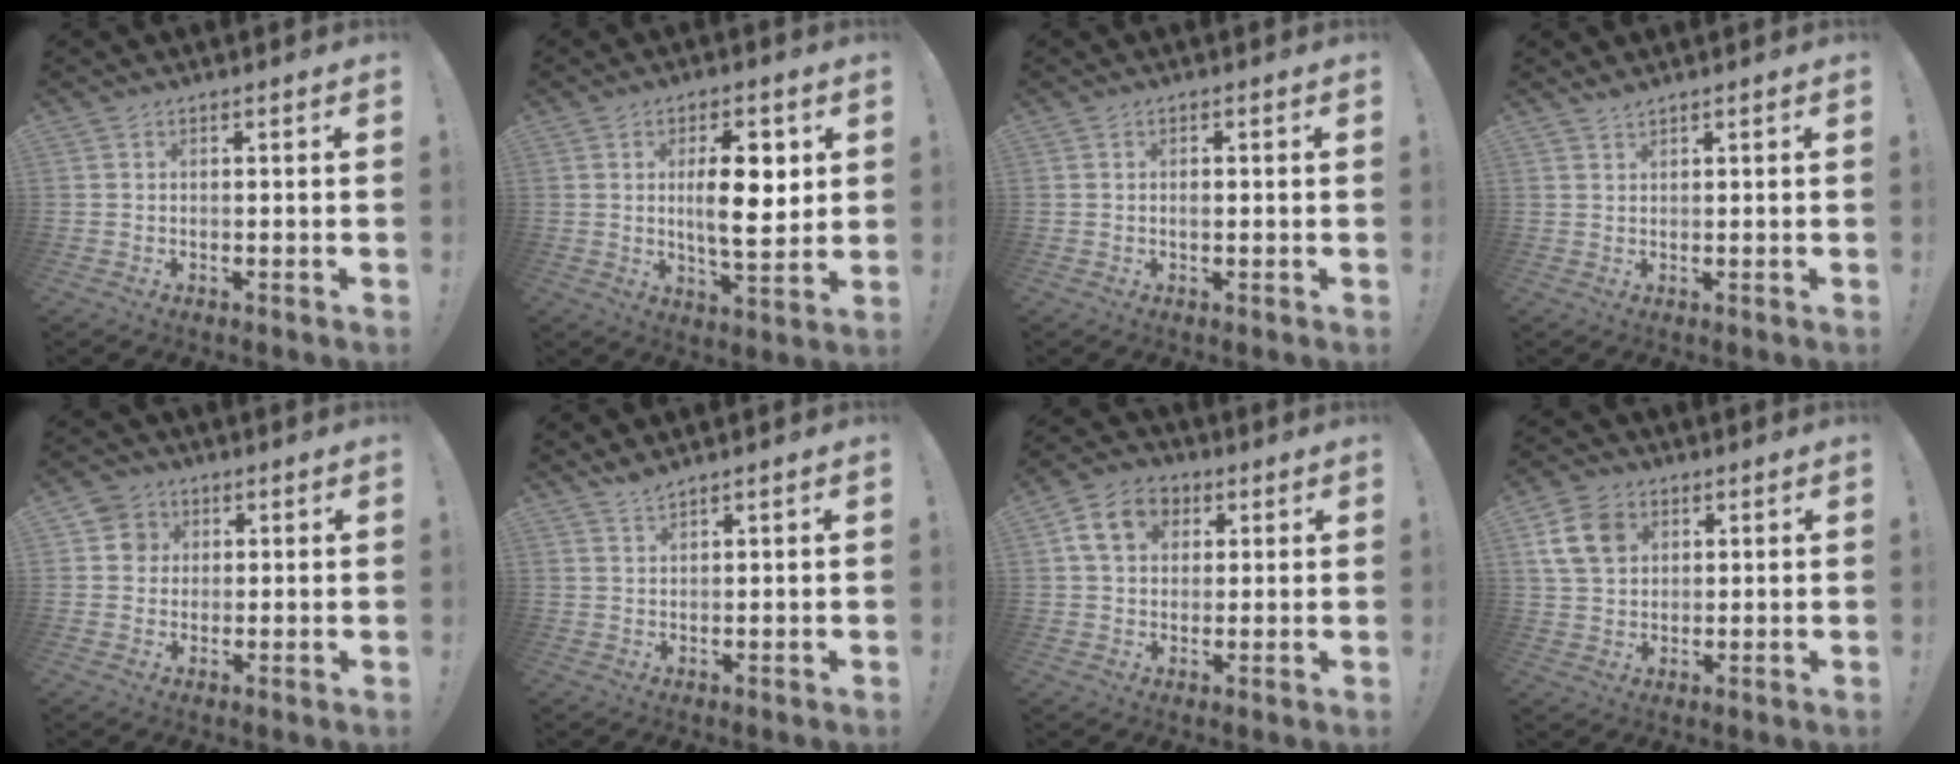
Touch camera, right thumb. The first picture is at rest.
{"total": 12.7, "force": [2.1, 4.9, 11.5], "torque": [-0.168, -0.006, 0.028]}
{"total": 0.9, "force": [-0.4, 0.5, 0.7], "torque": [-0.013, 0.001, -0.007]}
{"total": 1.5, "force": [1.4, 0.4, 0.3], "torque": [-0.004, -0.006, 0.025]}
{"total": 5.4, "force": [1.5, 5.1, 1.1], "torque": [-0.014, 0.000, 0.029]}
{"total": 2.0, "force": [1.9, 0.1, 0.6], "torque": [-0.019, -0.007, 0.035]}
{"total": 10.7, "force": [3.8, 8.2, 5.7], "torque": [-0.083, 0.000, 0.075]}
{"total": 10.9, "force": [4.1, 8.2, 5.9], "torque": [-0.116, -0.006, 0.085]}